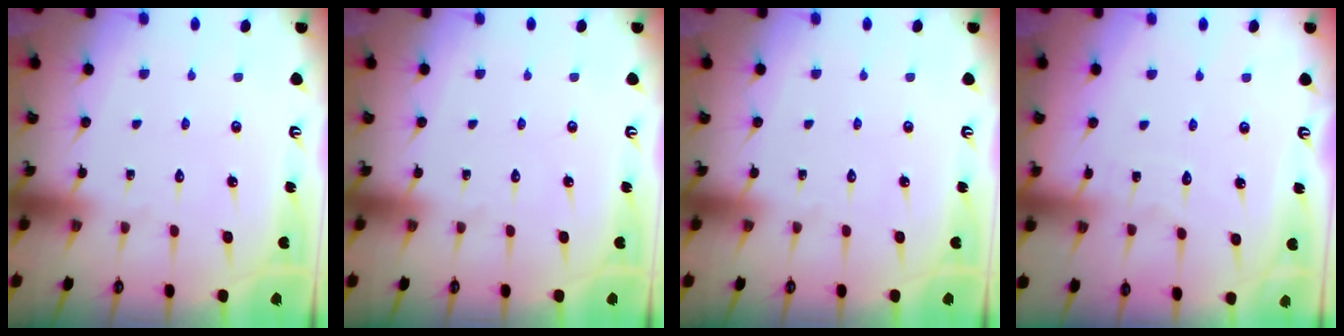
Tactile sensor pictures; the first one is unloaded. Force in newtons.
{"total": 0.0}
{"total": 0.0}
{"total": 2.2, "press": 2.1, "slide": 0.3}